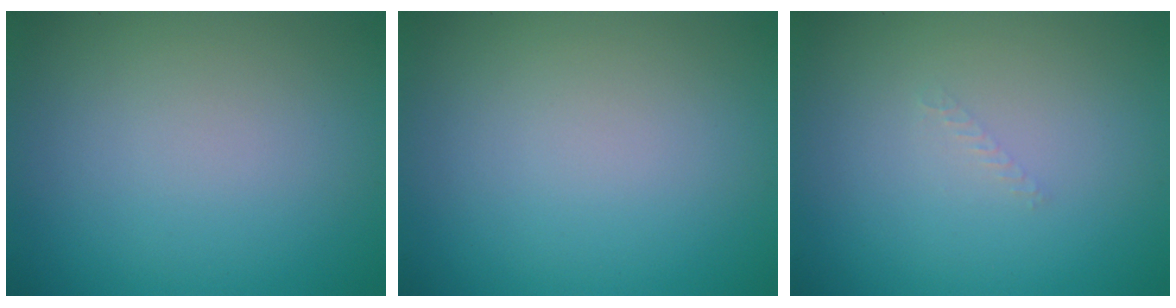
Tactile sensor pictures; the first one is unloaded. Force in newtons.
{"total": 0.0}
{"total": 0.6, "press": 0.6, "slide": 0.1}